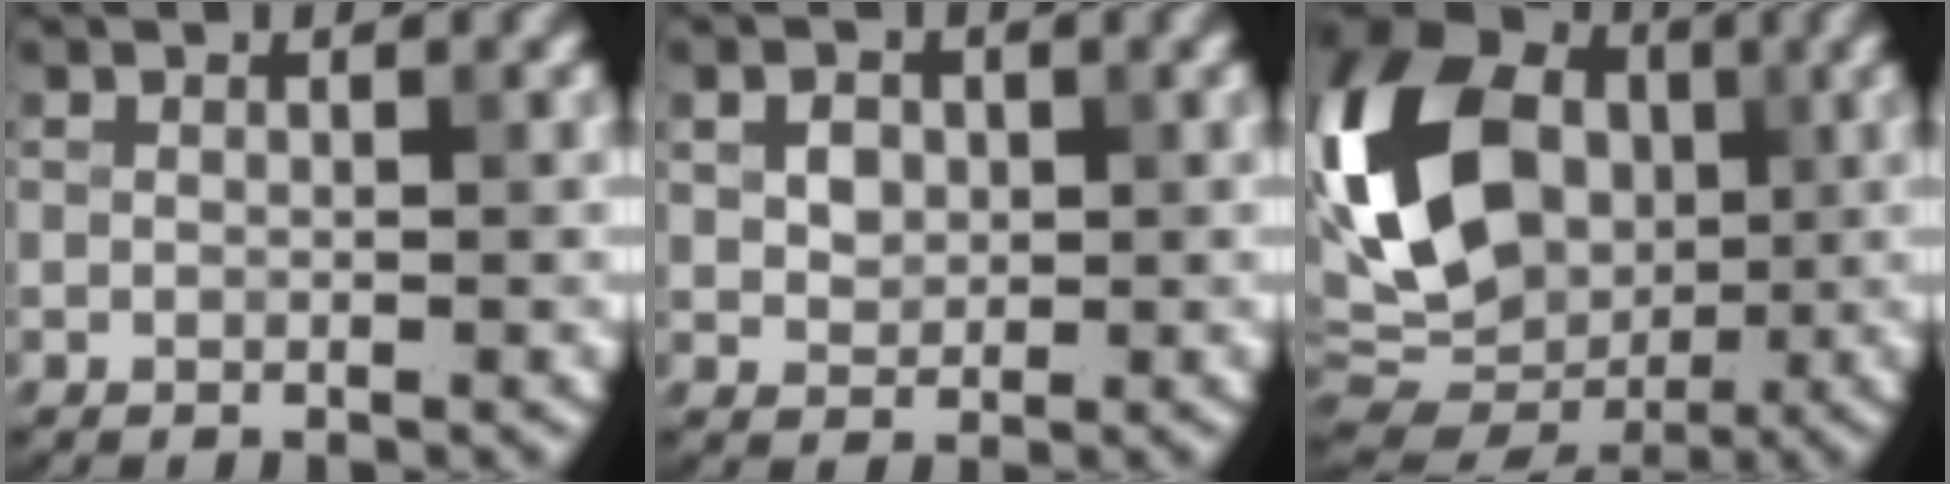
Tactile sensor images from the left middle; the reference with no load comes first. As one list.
[{"total": 2.0, "force": [0.6, 1.6, 1.2], "torque": [-0.023, 0.002, 0.011]}, {"total": 16.4, "force": [1.7, 12.4, 10.6], "torque": [-0.210, 0.017, 0.027]}]